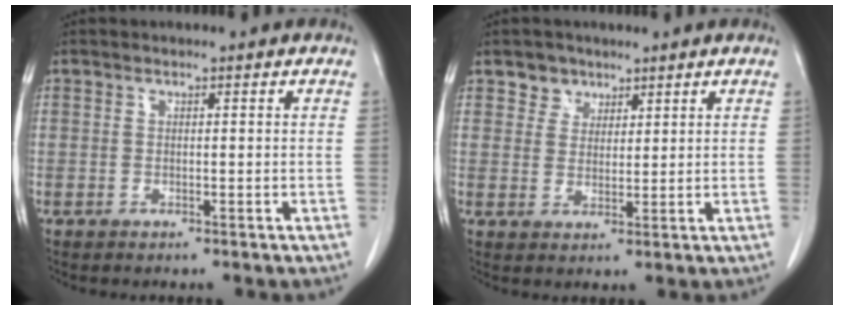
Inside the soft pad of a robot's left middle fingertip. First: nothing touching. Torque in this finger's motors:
{"motor_torque": [0.39, -0.39, 0.02, -0.01]}